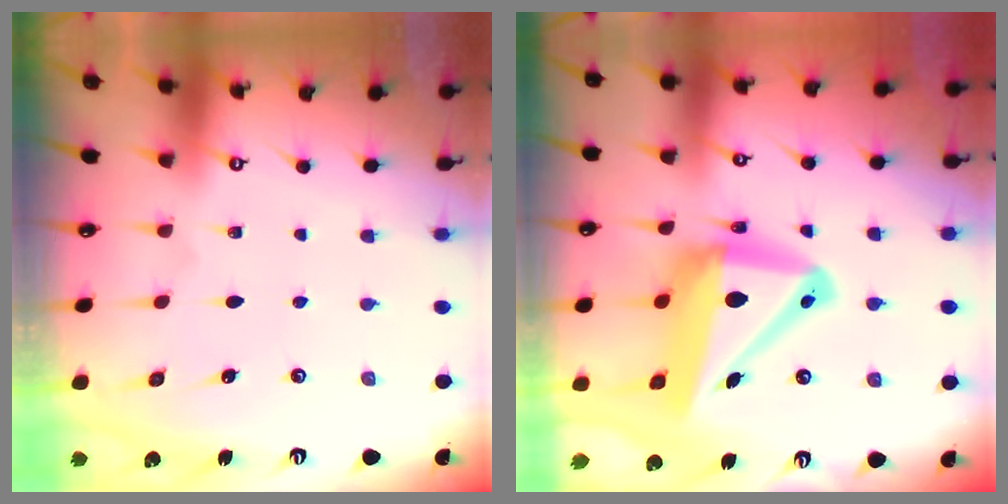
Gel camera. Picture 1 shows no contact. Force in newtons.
{"total": 17.3, "press": 17.1, "slide": 2.5}